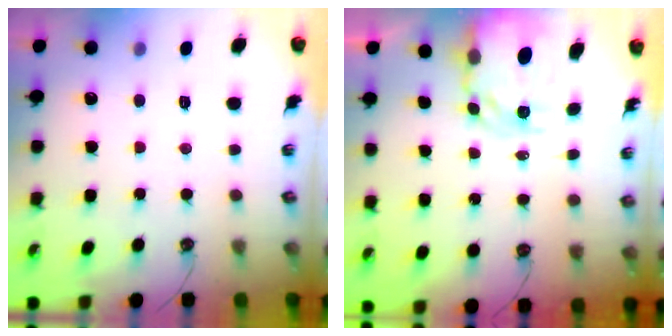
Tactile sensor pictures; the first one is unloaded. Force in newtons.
{"total": 6.1, "press": 6.1, "slide": 0.5}